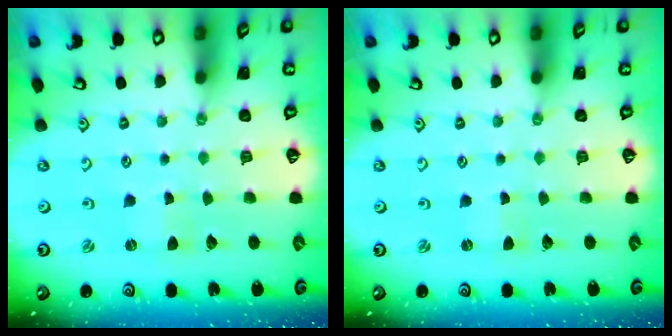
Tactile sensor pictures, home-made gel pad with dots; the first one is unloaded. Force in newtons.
{"total": 0.0}